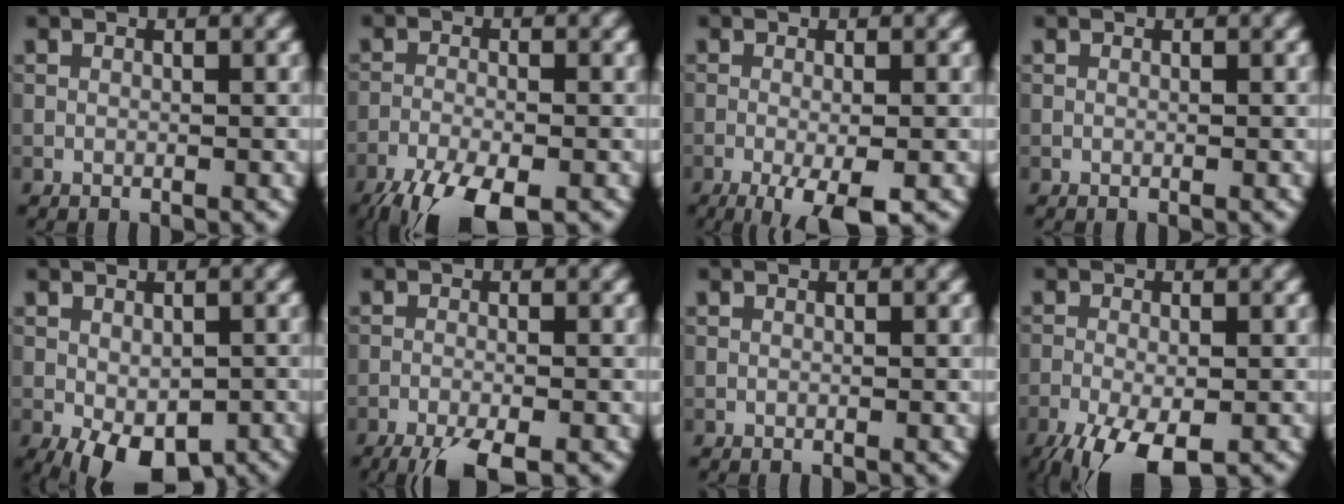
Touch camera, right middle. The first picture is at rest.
{"total": 8.1, "force": [-5.8, 2.3, 5.2], "torque": [-0.102, -0.040, -0.103]}
{"total": 4.9, "force": [-2.4, 1.1, 4.2], "torque": [-0.070, -0.003, -0.041]}
{"total": 0.0}
{"total": 7.5, "force": [-3.6, 3.8, 5.4], "torque": [-0.094, -0.026, -0.039]}
{"total": 5.0, "force": [-3.6, 1.0, 3.3], "torque": [-0.055, -0.021, -0.062]}
{"total": 0.0}
{"total": 7.3, "force": [-4.3, 2.6, 5.3], "torque": [-0.103, -0.019, -0.075]}